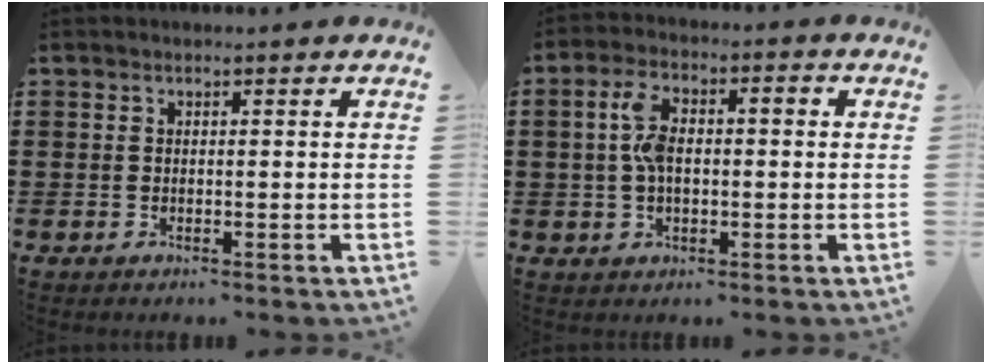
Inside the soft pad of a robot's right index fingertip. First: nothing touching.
{"total": 6.2, "force": [0.3, 3.1, 5.4], "torque": [-0.120, 0.010, -0.003]}